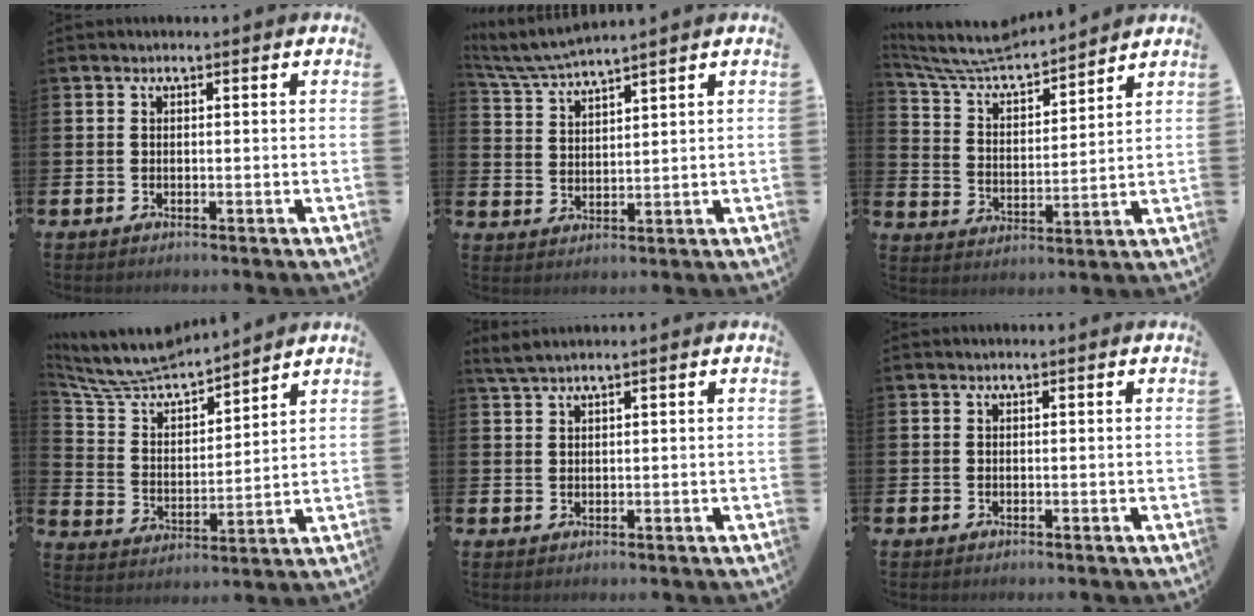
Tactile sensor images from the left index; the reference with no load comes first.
{"total": 4.4, "force": [4.3, -0.4, 0.7], "torque": [-0.037, -0.022, 0.076]}
{"total": 7.1, "force": [6.8, 1.3, 1.7], "torque": [-0.073, -0.053, 0.116]}
{"total": 7.8, "force": [7.4, 1.7, 1.8], "torque": [-0.079, -0.057, 0.129]}
{"total": 1.9, "force": [1.6, 0.0, 0.9], "torque": [-0.027, 0.005, 0.031]}
{"total": 0.0}